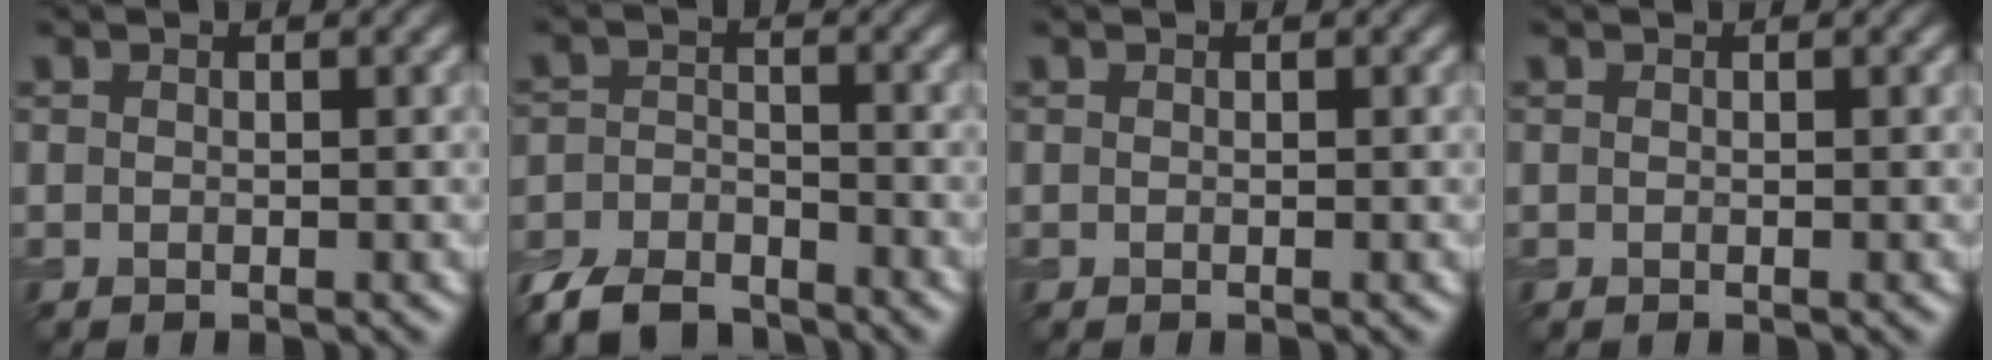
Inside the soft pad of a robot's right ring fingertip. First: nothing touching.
{"total": 6.6, "force": [-5.5, 2.6, 2.6], "torque": [-0.052, -0.014, -0.111]}
{"total": 0.0}
{"total": 0.0}